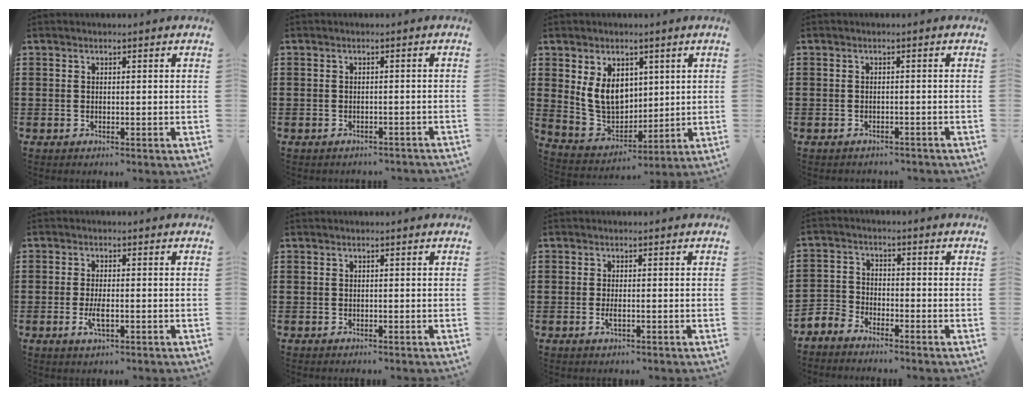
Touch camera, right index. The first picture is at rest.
{"total": 1.2, "force": [-1.1, 0.3, 0.1], "torque": [-0.006, 0.001, -0.024]}
{"total": 8.6, "force": [2.5, 6.6, 5.0], "torque": [-0.128, 0.005, 0.045]}
{"total": 1.1, "force": [-1.0, 0.3, 0.0], "torque": [-0.003, 0.002, -0.024]}
{"total": 3.0, "force": [-0.8, 0.9, 2.8], "torque": [-0.062, -0.007, -0.017]}
{"total": 0.0}
{"total": 1.4, "force": [-0.4, 0.4, 1.4], "torque": [-0.031, -0.004, -0.009]}
{"total": 3.1, "force": [-2.9, 0.9, 0.0], "torque": [-0.023, -0.001, -0.070]}